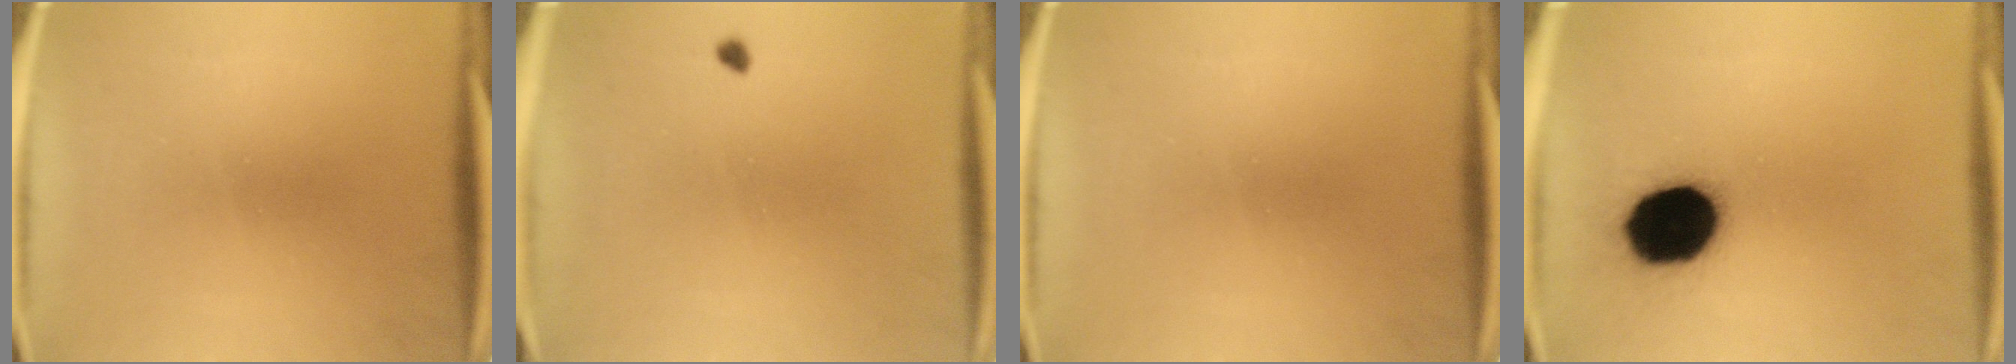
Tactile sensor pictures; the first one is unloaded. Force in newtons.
{"total": 0.7}
{"total": 0.0}
{"total": 18.8}